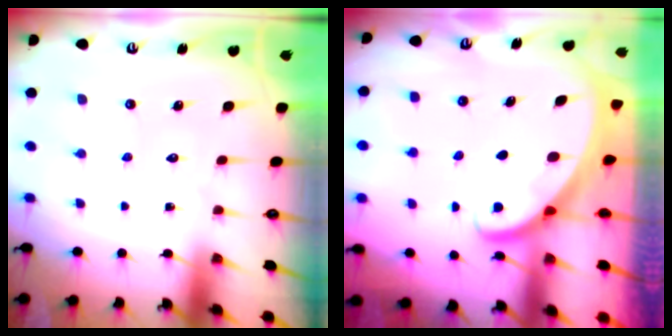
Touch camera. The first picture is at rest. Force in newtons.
{"total": 2.4, "press": 2.3, "slide": 0.3}